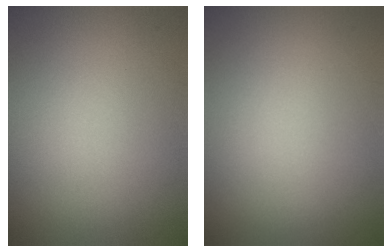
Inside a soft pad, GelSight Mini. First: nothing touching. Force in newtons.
{"total": 0.0}